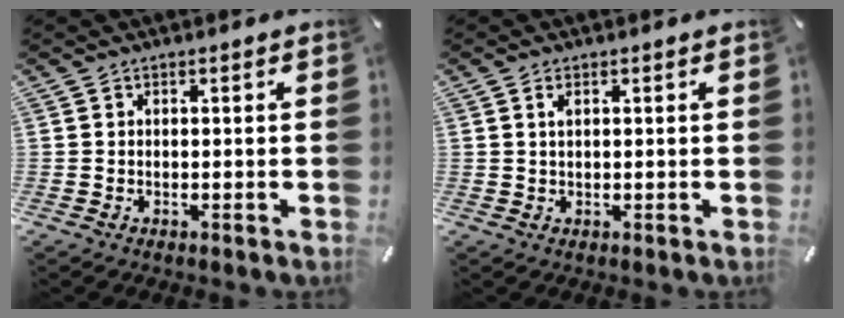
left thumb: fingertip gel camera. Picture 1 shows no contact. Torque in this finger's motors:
{"motor_torque": [-0.05, -0.12, 0.01, 0.26, -0.02]}